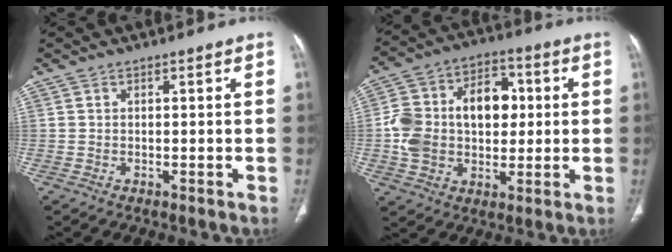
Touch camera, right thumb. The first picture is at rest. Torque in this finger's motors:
{"motor_torque": [1.80, 2.11, 1.60, 0.24, 0.15]}